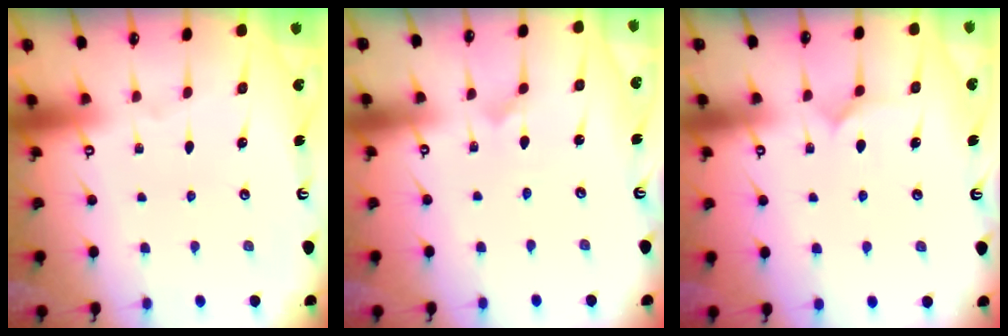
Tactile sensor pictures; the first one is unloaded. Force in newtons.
{"total": 1.3, "press": 1.3, "slide": 0.0}
{"total": 6.6, "press": 6.5, "slide": 0.6}